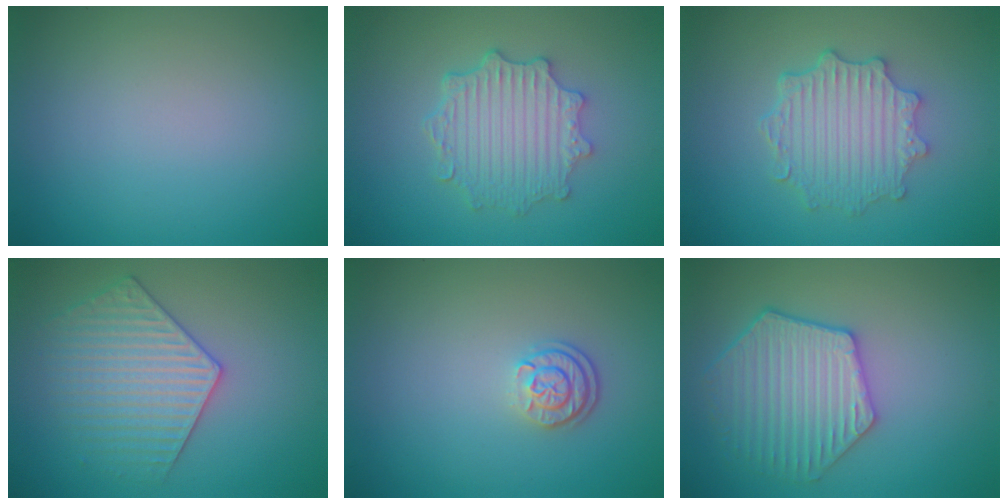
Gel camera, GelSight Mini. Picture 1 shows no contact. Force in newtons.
{"total": 4.6, "press": 3.8, "slide": 2.6}
{"total": 4.6, "press": 3.8, "slide": 2.7}
{"total": 4.0, "press": 3.9, "slide": 0.6}
{"total": 2.4, "press": 1.9, "slide": 1.5}
{"total": 4.9, "press": 4.6, "slide": 1.7}